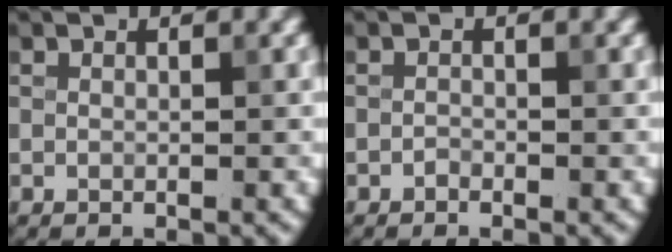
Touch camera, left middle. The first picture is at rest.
{"total": 0.5, "force": [-0.5, 0.2, 0.1], "torque": [0.000, 0.000, -0.010]}